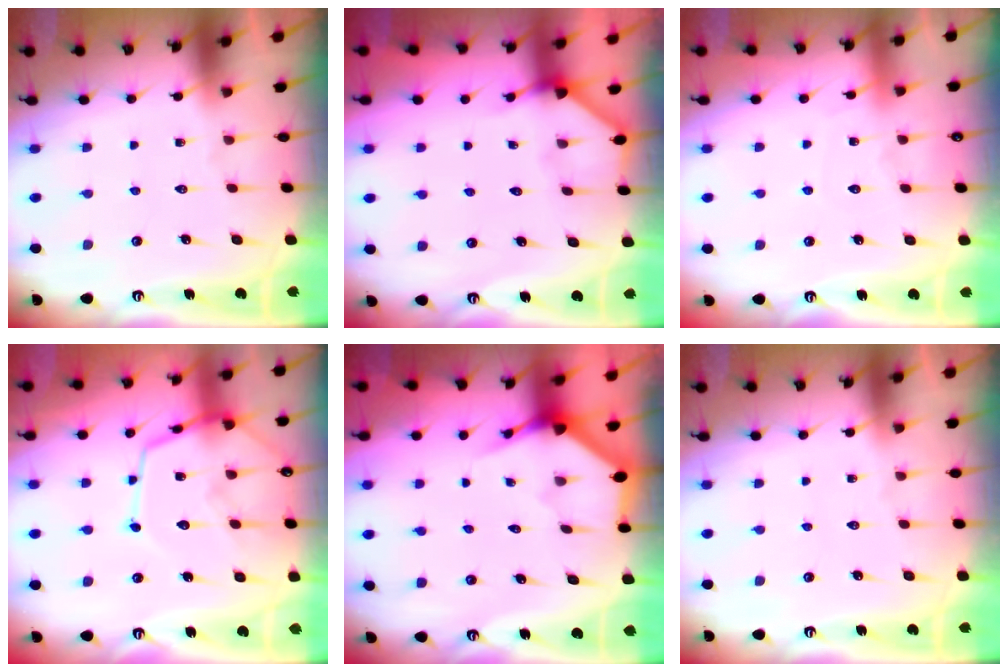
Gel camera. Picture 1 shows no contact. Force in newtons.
{"total": 3.6, "press": 3.6, "slide": 0.4}
{"total": 4.8, "press": 4.7, "slide": 0.8}
{"total": 12.9, "press": 12.9, "slide": 1.0}
{"total": 3.6, "press": 3.6, "slide": 0.2}
{"total": 0.0}